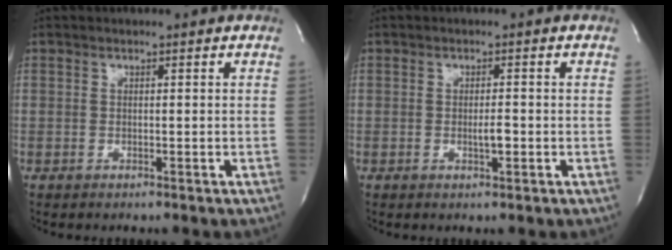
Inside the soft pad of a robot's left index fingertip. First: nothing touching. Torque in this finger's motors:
{"motor_torque": [0.15, 0.02, 0.00, 0.01]}